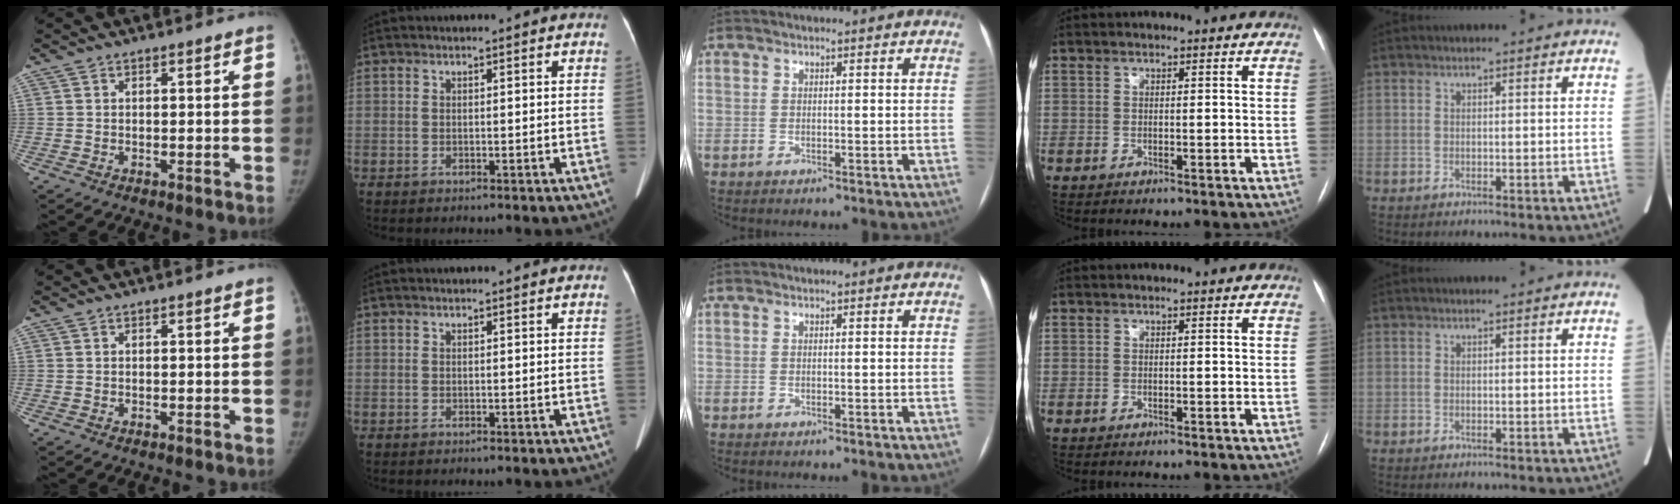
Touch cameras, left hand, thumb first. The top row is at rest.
{}